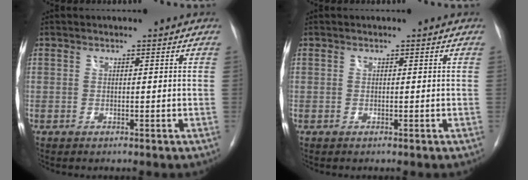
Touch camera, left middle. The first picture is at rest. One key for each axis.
{"total": 0.0}